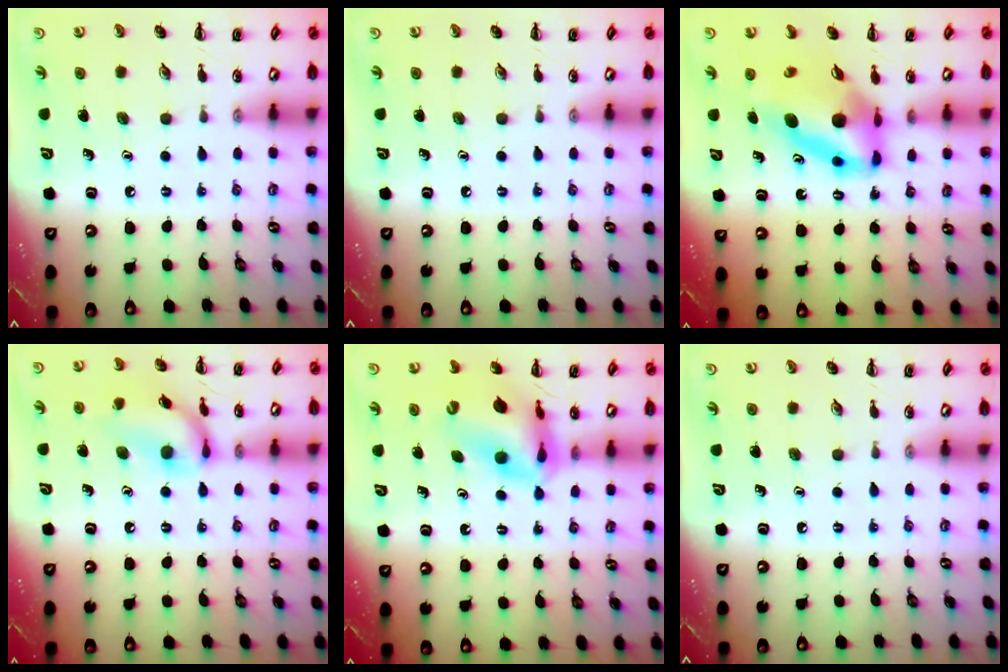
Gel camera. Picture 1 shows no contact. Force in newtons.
{"total": 0.0}
{"total": 10.5, "press": 10.0, "slide": 3.3}
{"total": 12.9, "press": 12.8, "slide": 1.2}
{"total": 10.5, "press": 10.0, "slide": 3.2}
{"total": 0.0}